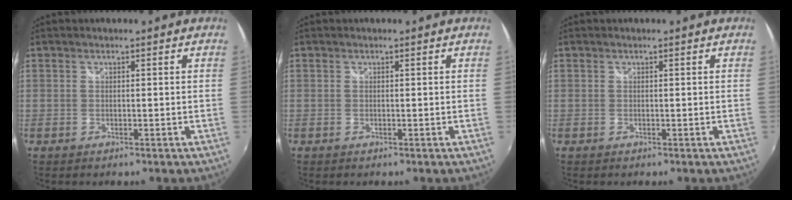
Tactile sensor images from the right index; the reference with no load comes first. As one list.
[{"total": 0.0}, {"total": 0.0}]